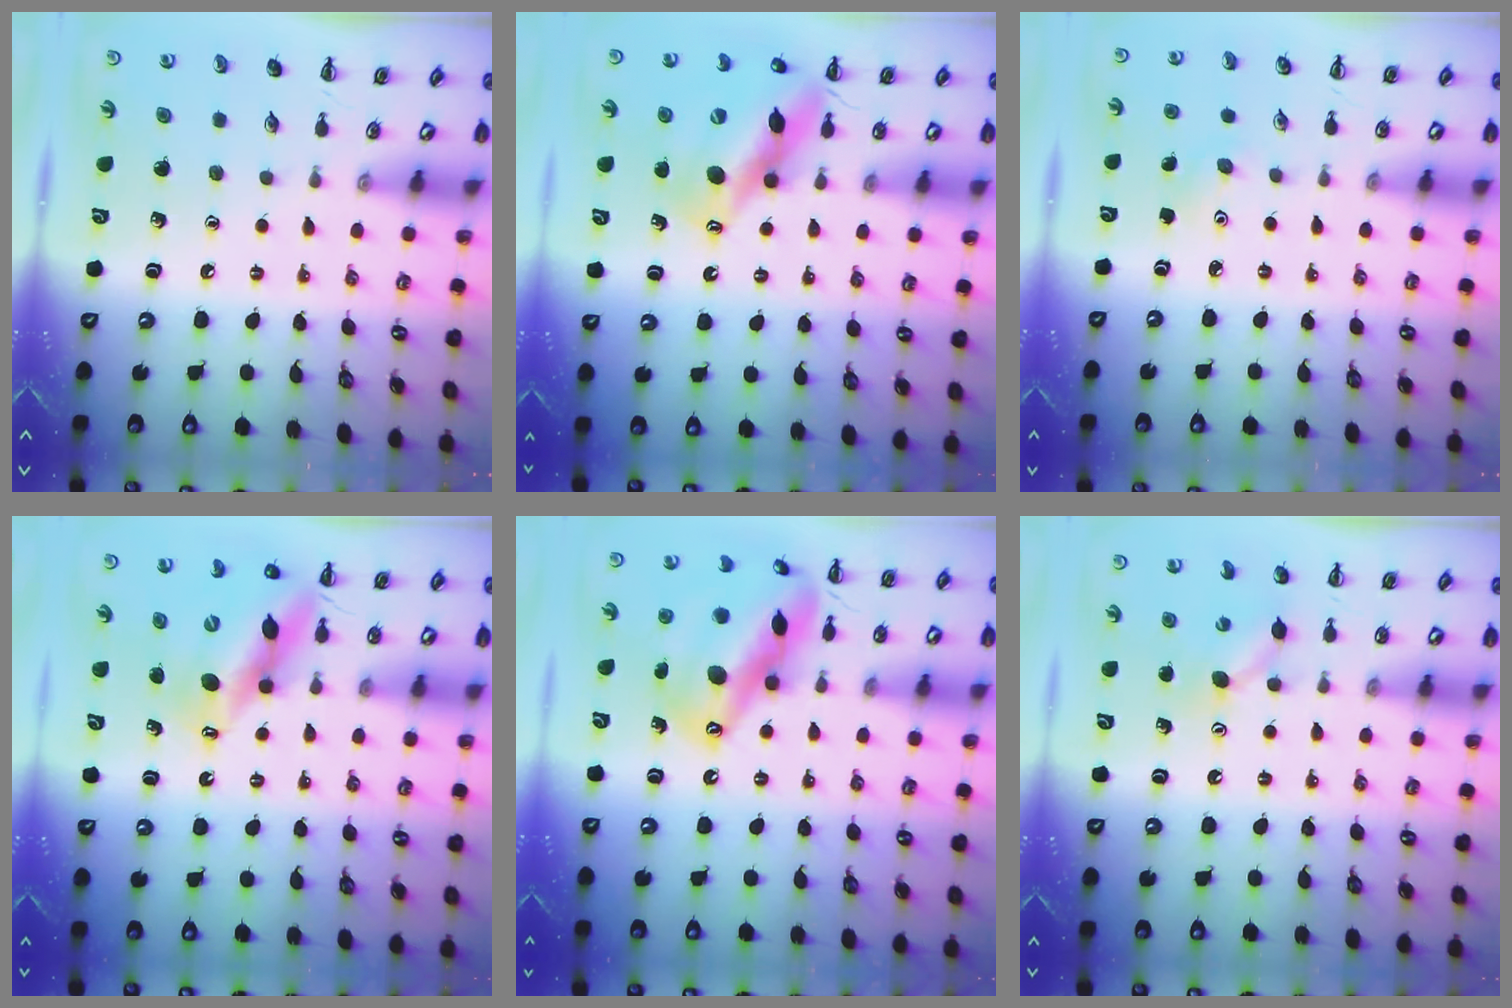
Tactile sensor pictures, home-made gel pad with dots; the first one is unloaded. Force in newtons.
{"total": 13.6, "press": 13.1, "slide": 3.7}
{"total": 3.2, "press": 3.1, "slide": 0.8}
{"total": 11.8, "press": 11.4, "slide": 3.0}
{"total": 20.7, "press": 20.5, "slide": 2.4}
{"total": 4.7, "press": 4.5, "slide": 1.4}